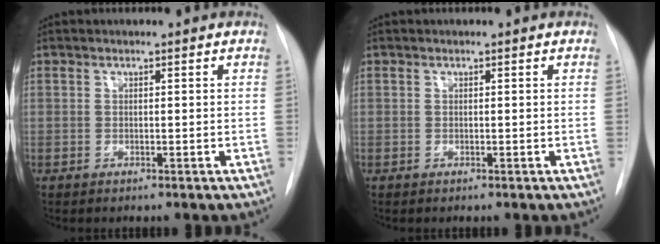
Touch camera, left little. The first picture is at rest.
{"total": 0.0}